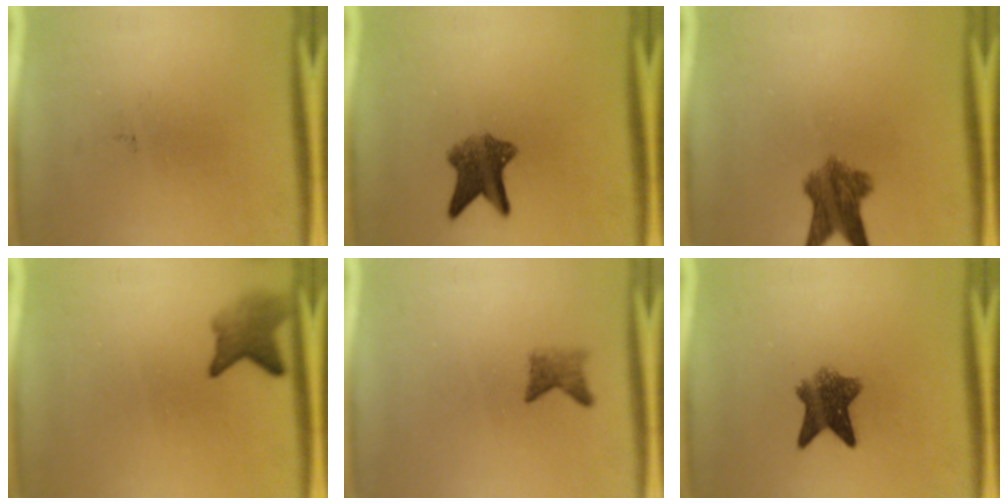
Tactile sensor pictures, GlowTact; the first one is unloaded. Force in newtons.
{"total": 6.5}
{"total": 6.7}
{"total": 4.1}
{"total": 2.0}
{"total": 6.5}